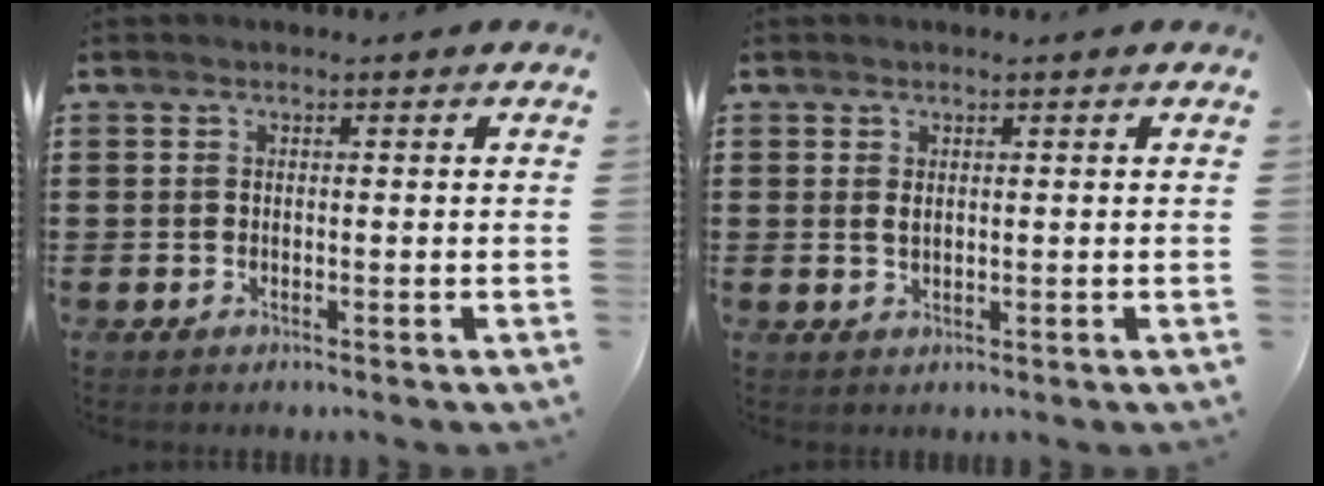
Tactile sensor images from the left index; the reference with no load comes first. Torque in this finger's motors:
{"motor_torque": [0.32, 0.26, 0.22, 0.01]}